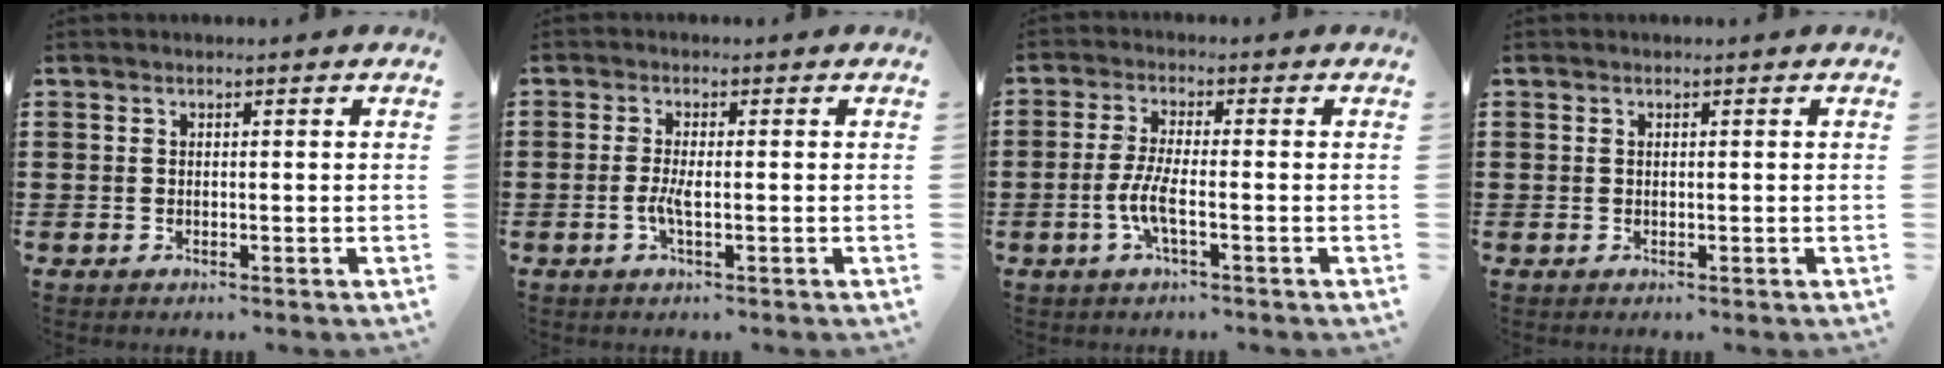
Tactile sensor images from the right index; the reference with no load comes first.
{"total": 2.7, "force": [-0.8, 0.5, 2.5], "torque": [-0.060, -0.006, -0.019]}
{"total": 4.8, "force": [-1.8, 0.8, 4.4], "torque": [-0.104, -0.010, -0.041]}
{"total": 0.0}